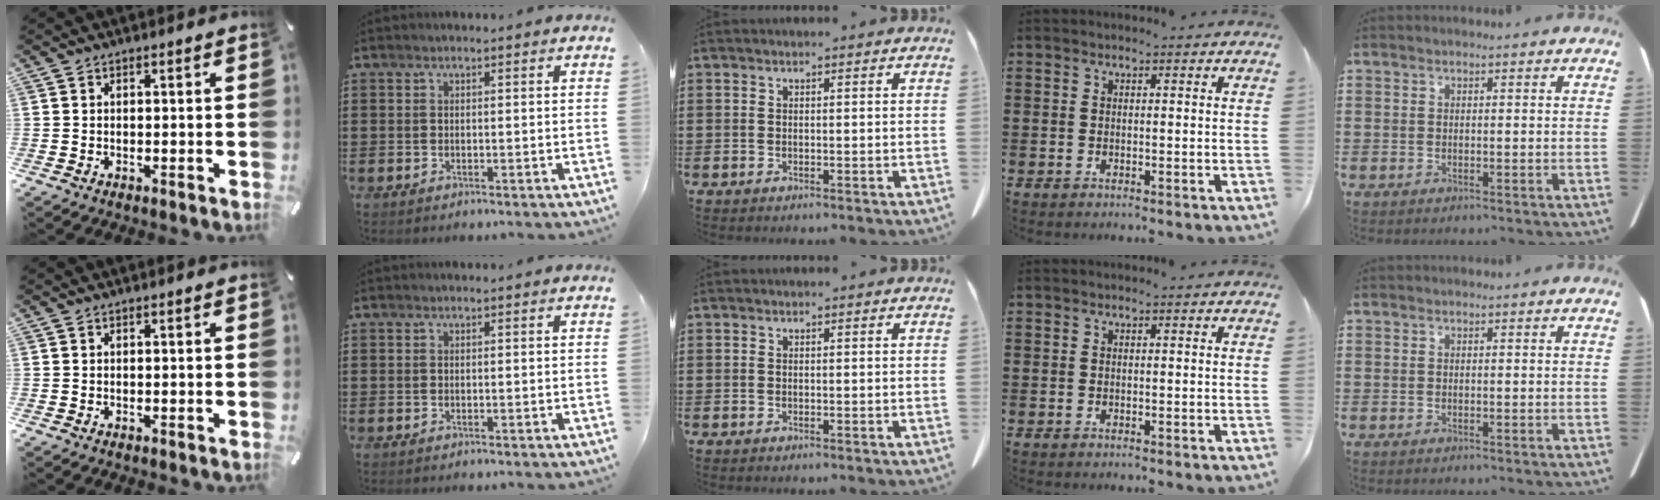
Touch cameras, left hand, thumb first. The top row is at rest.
{}